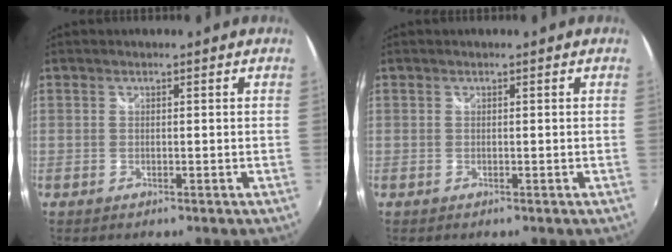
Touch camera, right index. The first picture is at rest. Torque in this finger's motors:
{"motor_torque": [0.00, 0.00, 0.00, 0.00]}